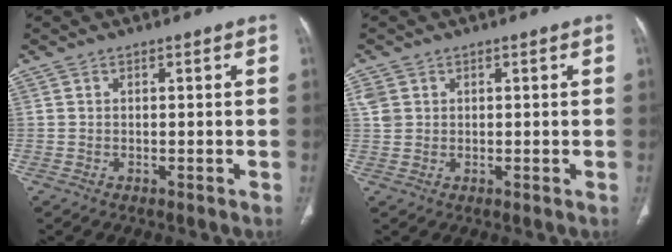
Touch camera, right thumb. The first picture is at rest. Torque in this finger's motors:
{"motor_torque": [-0.08, 1.35, 0.07, -0.37, -0.01]}